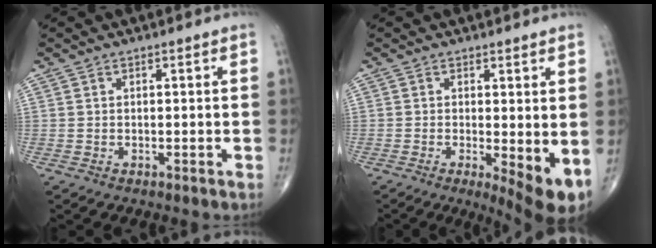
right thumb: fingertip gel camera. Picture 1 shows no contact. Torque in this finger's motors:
{"motor_torque": [-0.16, 0.80, 0.31, -0.02, 0.06]}